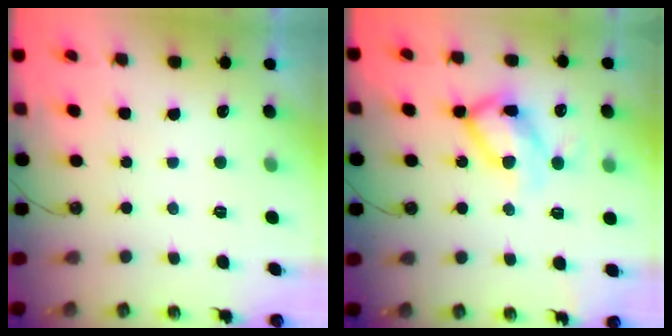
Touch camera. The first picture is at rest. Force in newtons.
{"total": 12.2, "press": 12.1, "slide": 1.2}